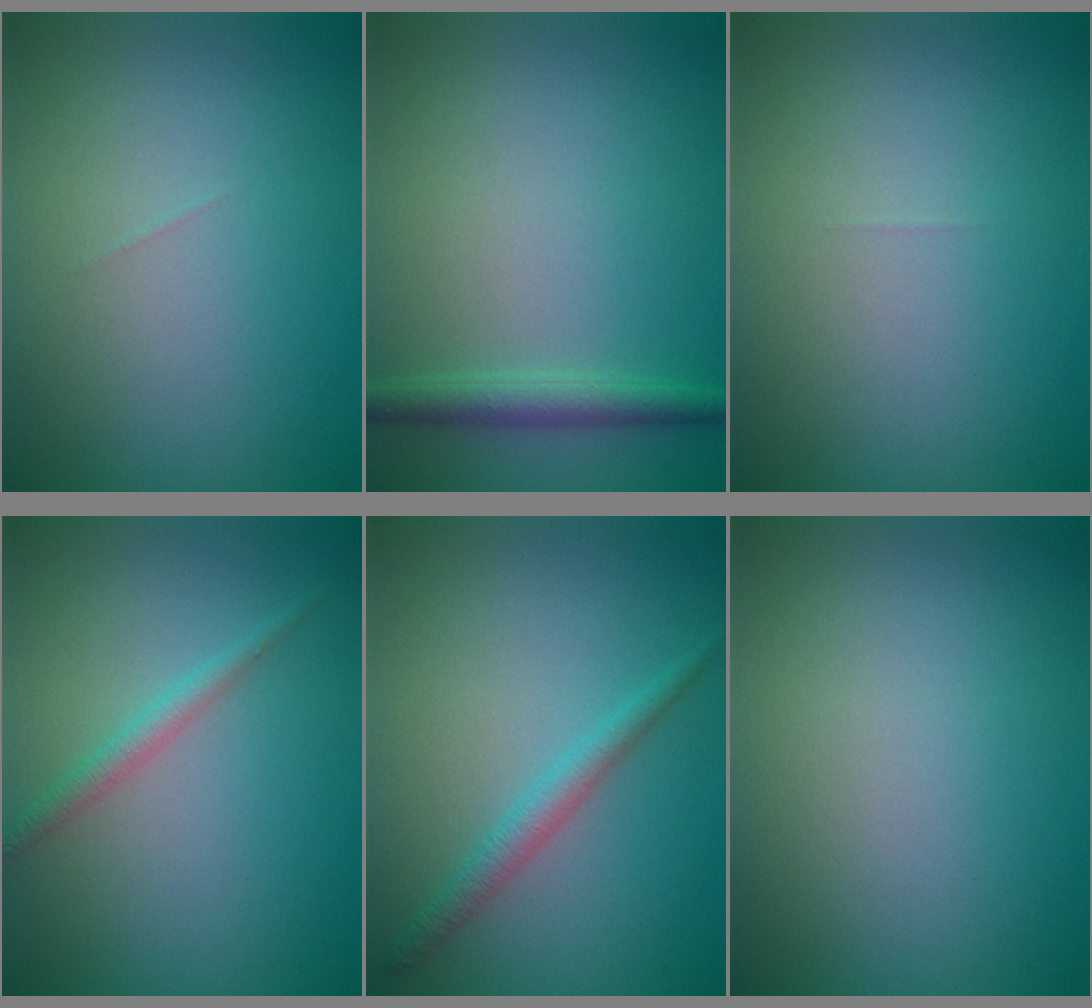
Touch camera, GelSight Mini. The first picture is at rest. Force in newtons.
{"total": 2.2, "press": 2.2, "slide": 0.0}
{"total": 0.0}
{"total": 1.5, "press": 1.5, "slide": 0.1}
{"total": 2.0, "press": 2.0, "slide": 0.0}
{"total": 0.0}